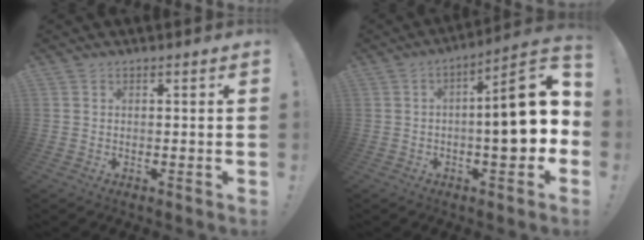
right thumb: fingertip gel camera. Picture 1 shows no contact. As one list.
[{"total": 16.1, "force": [-0.2, 4.3, 15.5], "torque": [-0.206, 0.004, -0.007]}]